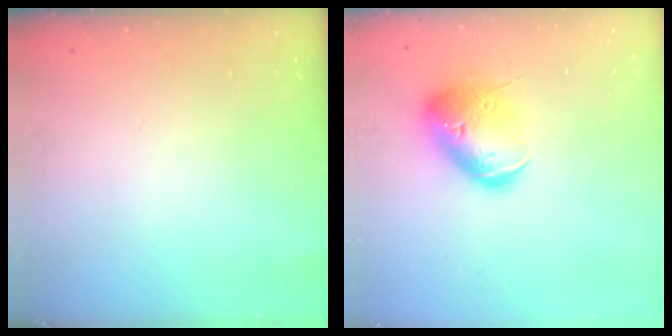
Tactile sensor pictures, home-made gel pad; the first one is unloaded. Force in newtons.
{"total": 17.2, "press": 17.1, "slide": 2.4}